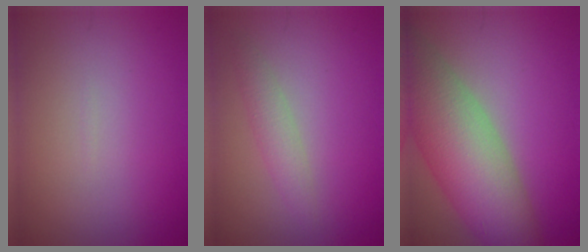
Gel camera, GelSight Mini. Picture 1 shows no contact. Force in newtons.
{"total": 1.8, "press": 1.8, "slide": 0.0}
{"total": 9.9, "press": 9.9, "slide": 0.4}